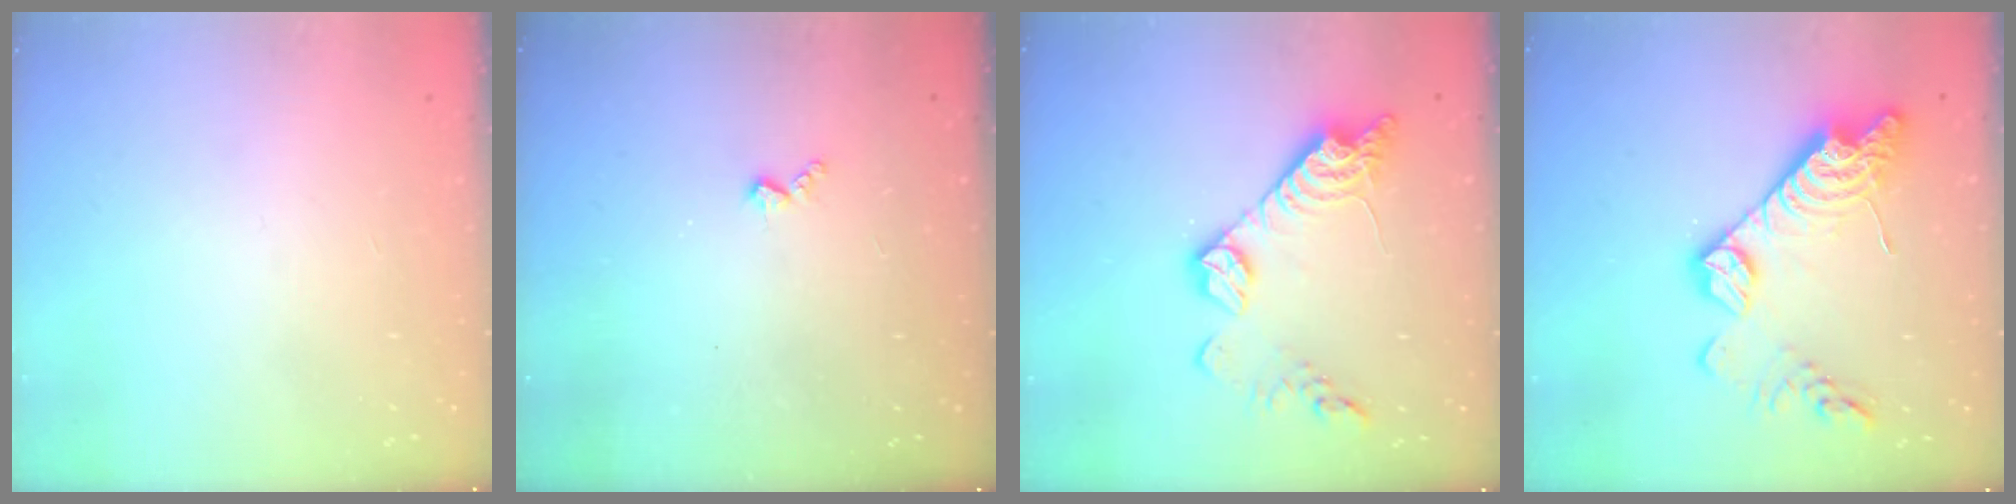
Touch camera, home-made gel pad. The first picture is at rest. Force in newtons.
{"total": 4.0, "press": 3.9, "slide": 0.5}
{"total": 13.5, "press": 13.5, "slide": 0.7}
{"total": 17.6, "press": 17.6, "slide": 1.5}